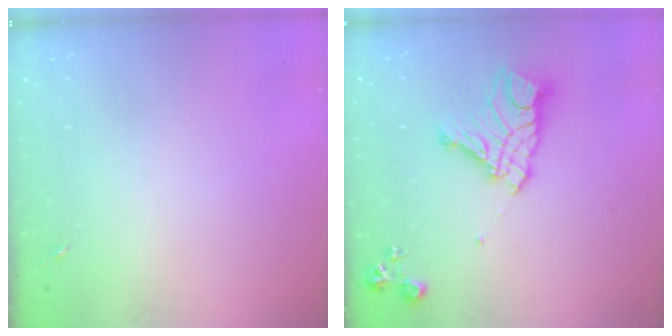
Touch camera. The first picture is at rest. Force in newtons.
{"total": 14.4, "press": 14.3, "slide": 1.3}